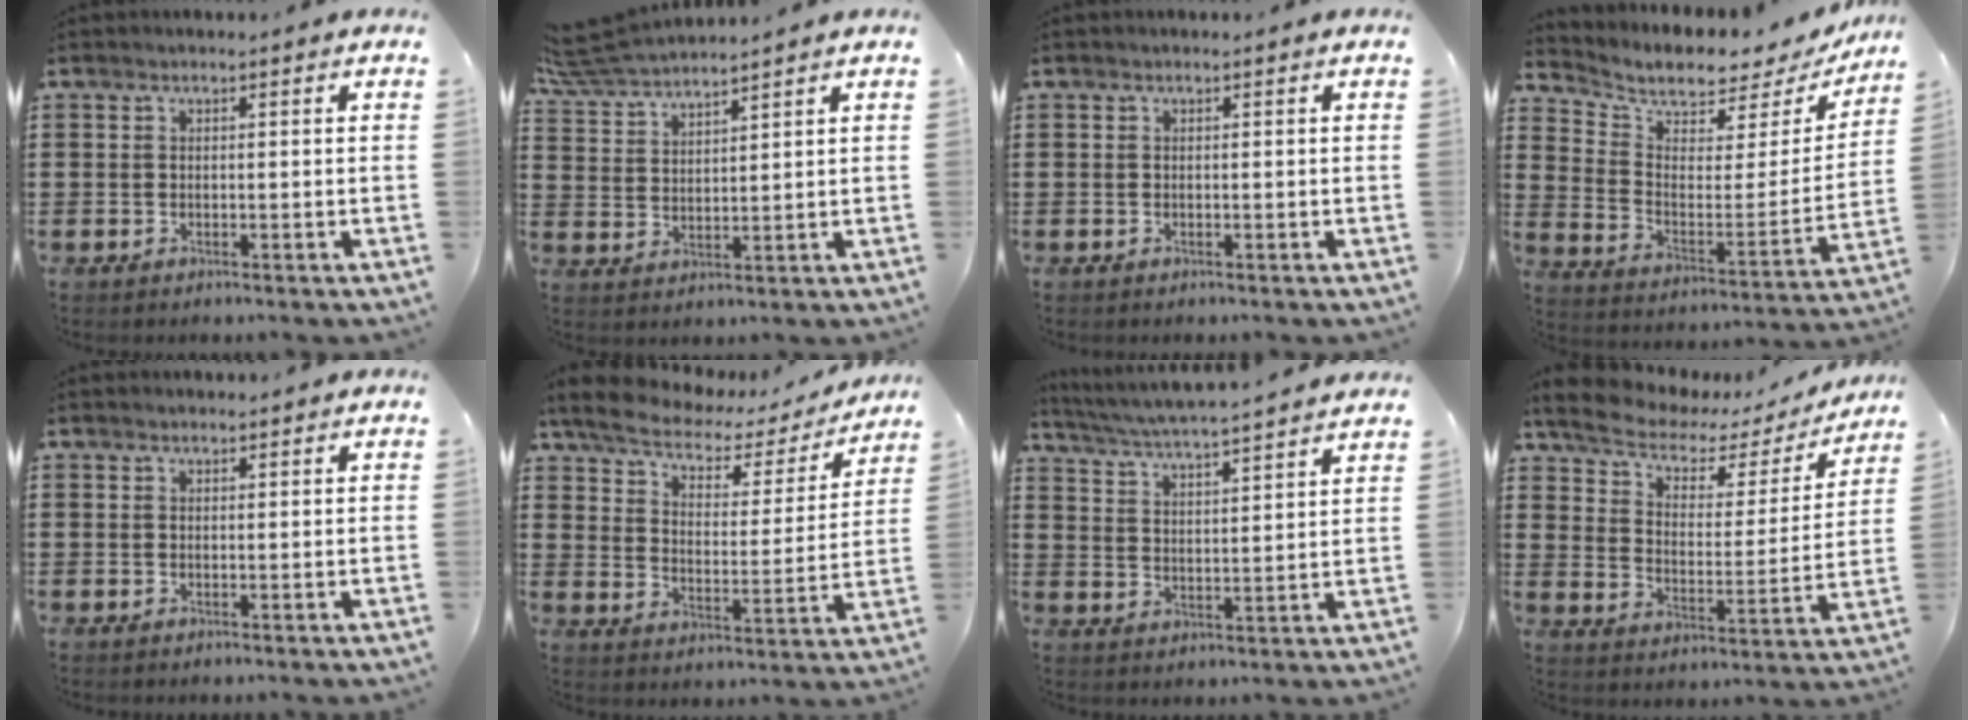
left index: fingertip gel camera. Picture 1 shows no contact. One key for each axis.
{"total": 5.7, "fx": 5.5, "fy": 0.2, "fz": 1.3, "tx": -0.050, "ty": -0.022, "tz": 0.100}
{"total": 0.0}
{"total": 5.1, "fx": 4.8, "fy": 1.5, "fz": 0.7, "tx": -0.042, "ty": -0.051, "tz": 0.078}
{"total": 0.6, "fx": 0.6, "fy": 0.1, "fz": 0.0, "tx": -0.002, "ty": 0.000, "tz": 0.013}
{"total": 5.3, "fx": 4.0, "fy": 2.1, "fz": 2.6, "tx": -0.074, "ty": -0.021, "tz": 0.065}
{"total": 4.6, "fx": 4.4, "fy": -0.7, "fz": 1.2, "tx": -0.046, "ty": -0.036, "tz": 0.070}
{"total": 5.6, "fx": 4.1, "fy": 2.5, "fz": 2.8, "tx": -0.076, "ty": -0.020, "tz": 0.066}